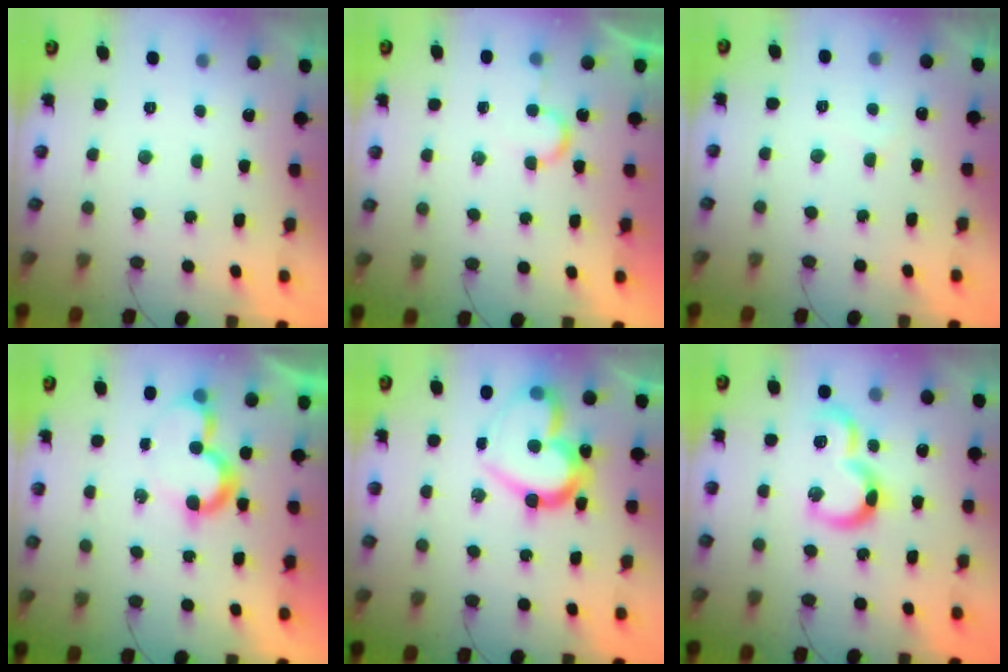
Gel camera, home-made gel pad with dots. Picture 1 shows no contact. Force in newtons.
{"total": 4.9, "press": 4.9, "slide": 0.3}
{"total": 3.5, "press": 3.5, "slide": 0.2}
{"total": 8.2, "press": 8.2, "slide": 0.1}
{"total": 19.1, "press": 19.0, "slide": 1.3}
{"total": 11.8, "press": 11.8, "slide": 0.5}